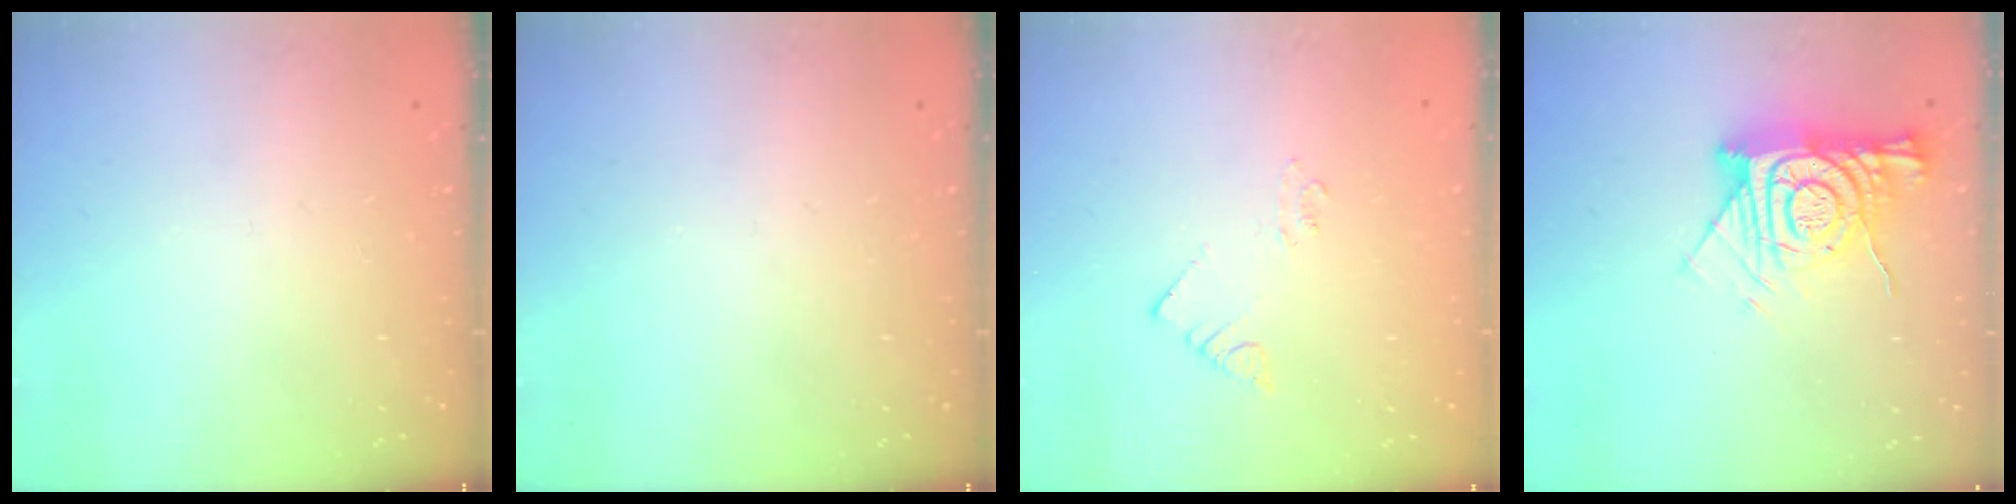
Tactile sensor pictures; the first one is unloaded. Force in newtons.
{"total": 0.0}
{"total": 2.2, "press": 2.2, "slide": 0.1}
{"total": 13.6, "press": 13.5, "slide": 1.3}